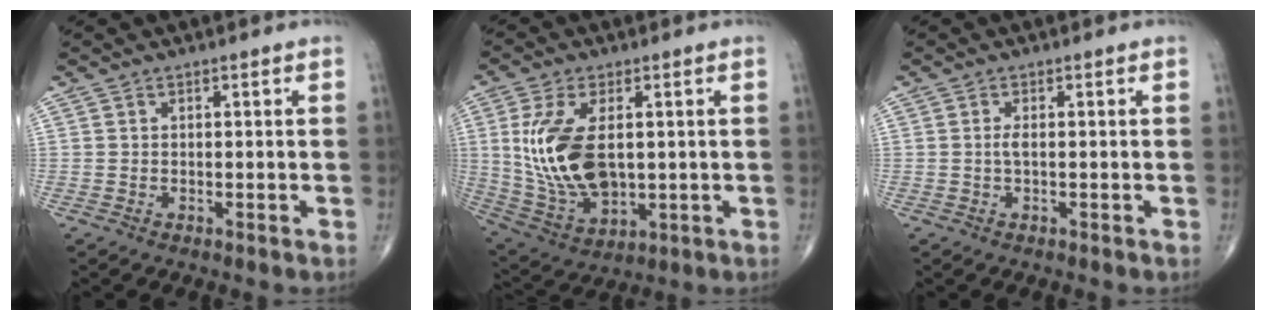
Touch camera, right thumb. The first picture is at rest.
{"total": 15.5, "force": [1.6, 8.5, 12.9], "torque": [-0.256, -0.014, 0.045]}
{"total": 1.1, "force": [-0.1, 0.2, 1.1], "torque": [-0.025, -0.002, -0.002]}